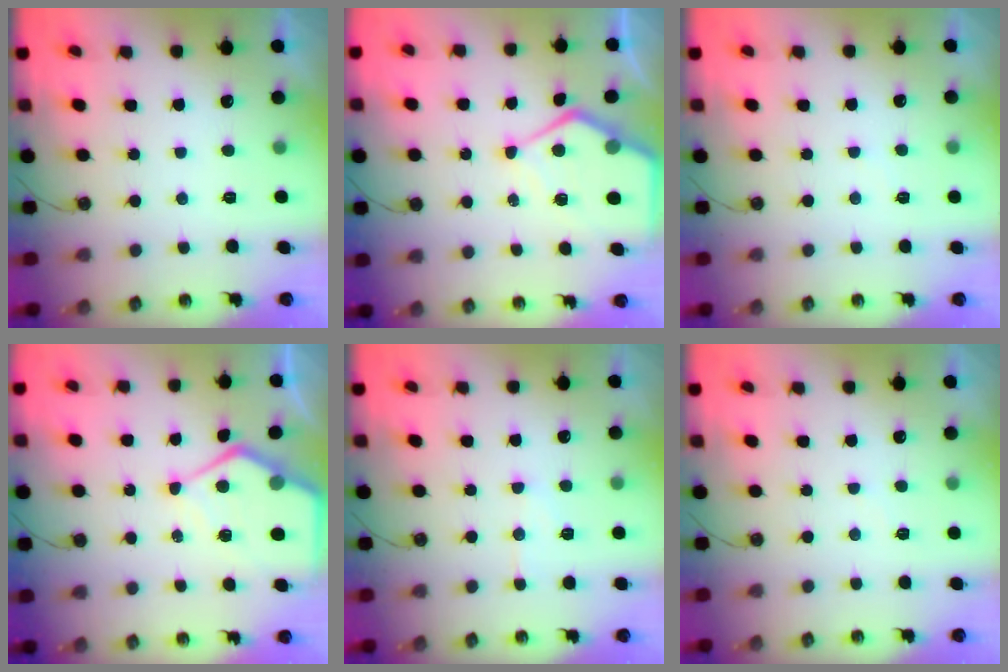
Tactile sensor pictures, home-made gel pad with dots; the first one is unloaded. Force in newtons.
{"total": 10.8, "press": 10.7, "slide": 1.1}
{"total": 3.5, "press": 3.5, "slide": 0.4}
{"total": 10.8, "press": 10.7, "slide": 1.1}
{"total": 6.5, "press": 6.4, "slide": 0.6}
{"total": 4.2, "press": 4.2, "slide": 0.5}